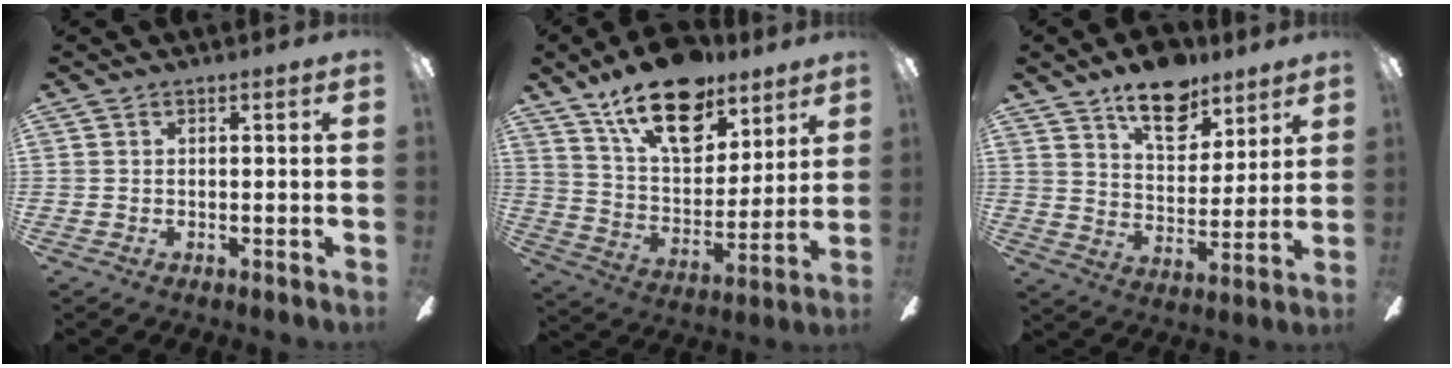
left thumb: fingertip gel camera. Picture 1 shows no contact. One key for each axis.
{"total": 20.7, "fx": 13.6, "fy": 10.4, "fz": 11.7, "tx": -0.189, "ty": -0.071, "tz": 0.237}
{"total": 14.5, "fx": 10.3, "fy": 7.2, "fz": 7.3, "tx": -0.098, "ty": -0.057, "tz": 0.182}